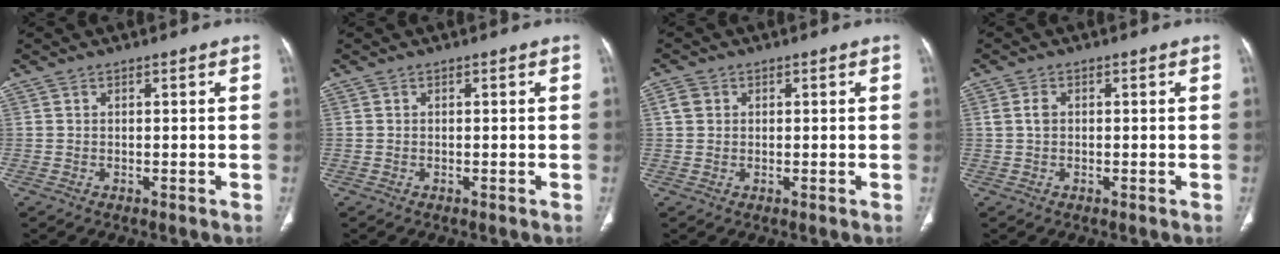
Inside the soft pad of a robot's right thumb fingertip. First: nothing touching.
{"total": 0.0}
{"total": 2.3, "force": [0.6, 1.9, 1.0], "torque": [-0.012, 0.003, 0.013]}
{"total": 1.9, "force": [0.1, 1.4, 1.3], "torque": [-0.025, 0.004, 0.001]}